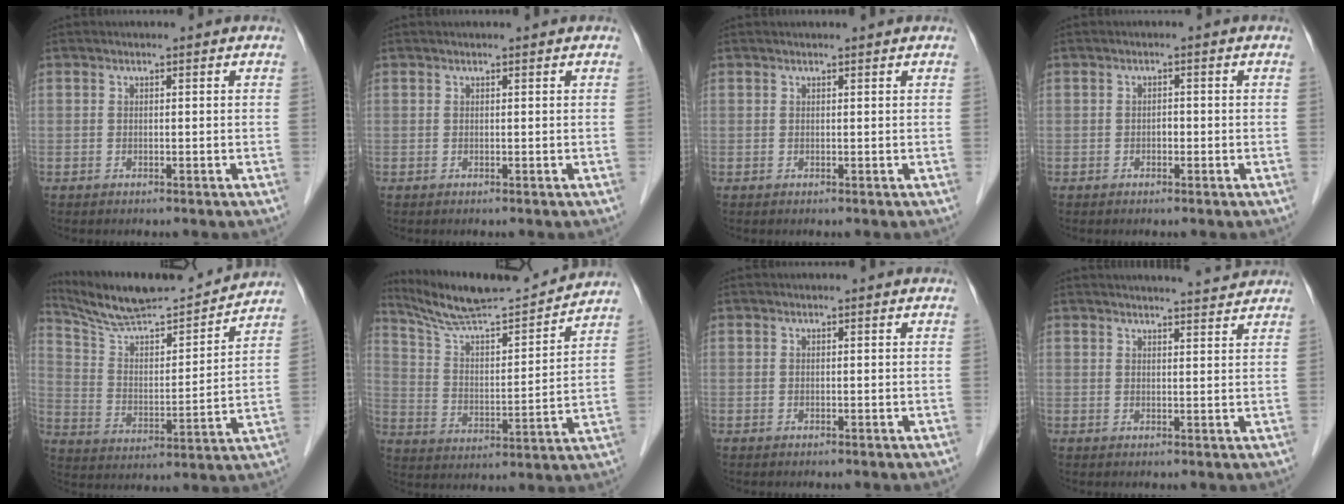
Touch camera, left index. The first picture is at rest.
{"total": 0.8, "force": [0.8, 0.0, 0.3], "torque": [-0.005, 0.011, 0.012]}
{"total": 1.4, "force": [1.3, 0.0, 0.5], "torque": [-0.007, 0.012, 0.019]}
{"total": 0.9, "force": [-0.3, 0.5, 0.6], "torque": [-0.008, 0.003, -0.007]}
{"total": 18.0, "force": [16.9, 1.3, 6.1], "torque": [-0.112, 0.001, 0.275]}
{"total": 16.6, "force": [15.7, 0.2, 5.4], "torque": [-0.100, 0.004, 0.258]}
{"total": 0.0}
{"total": 6.3, "force": [6.1, 0.0, 1.5], "torque": [-0.025, 0.010, 0.067]}